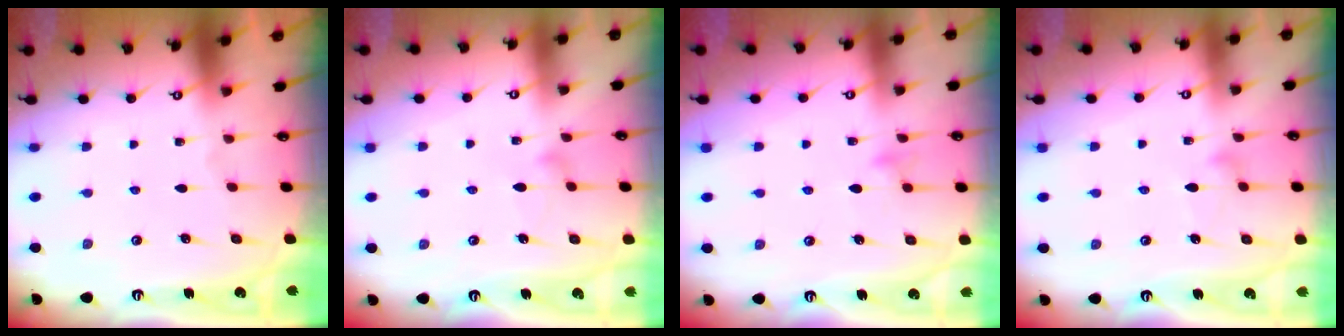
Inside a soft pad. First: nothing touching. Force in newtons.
{"total": 7.0, "press": 7.0, "slide": 0.5}
{"total": 7.4, "press": 7.4, "slide": 0.4}
{"total": 7.8, "press": 7.8, "slide": 0.5}